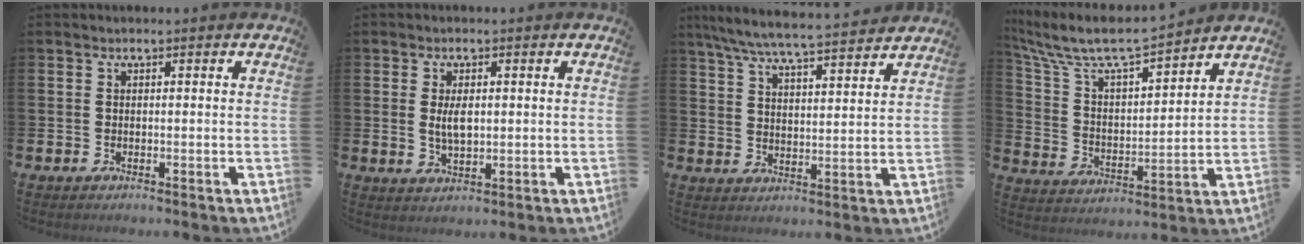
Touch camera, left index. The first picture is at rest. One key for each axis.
{"total": 3.3, "fx": 0.6, "fy": 1.6, "fz": 2.9, "tx": -0.050, "ty": 0.003, "tz": 0.006}
{"total": 7.2, "fx": 6.8, "fy": 0.3, "fz": 2.5, "tx": -0.075, "ty": -0.043, "tz": 0.119}
{"total": 8.6, "fx": 7.9, "fy": 1.4, "fz": 3.0, "tx": -0.101, "ty": -0.056, "tz": 0.134}